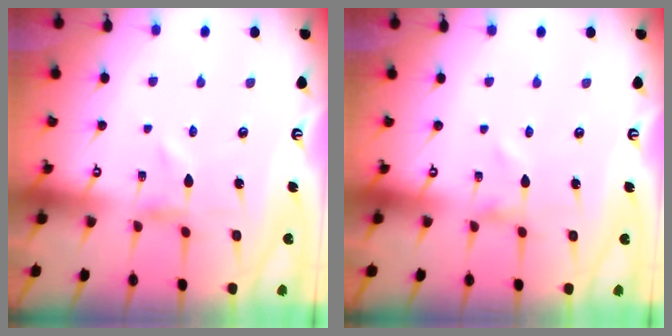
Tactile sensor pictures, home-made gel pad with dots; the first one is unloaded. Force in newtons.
{"total": 0.0}